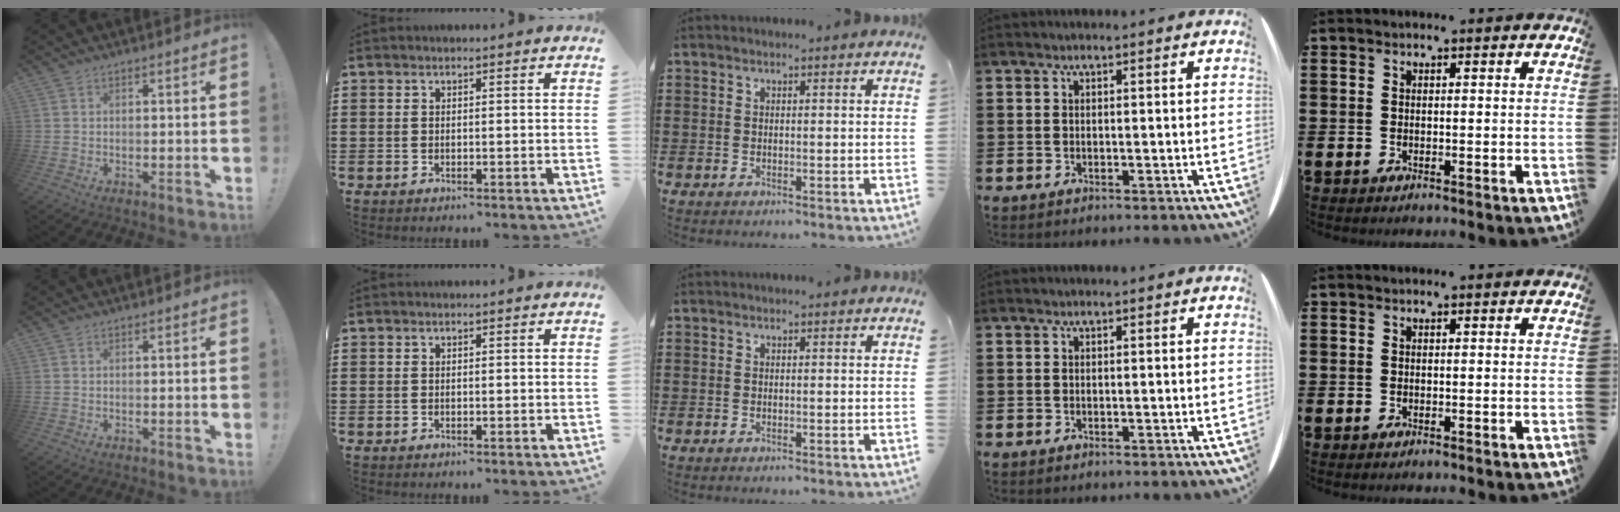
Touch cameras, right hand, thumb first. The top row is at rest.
{}